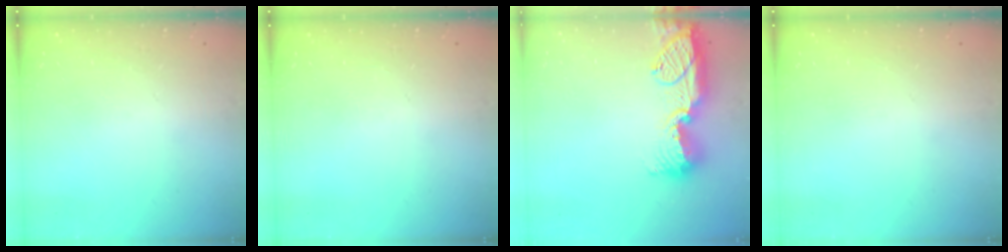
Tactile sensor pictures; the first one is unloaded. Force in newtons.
{"total": 0.0}
{"total": 17.2, "press": 16.2, "slide": 5.8}
{"total": 0.0}